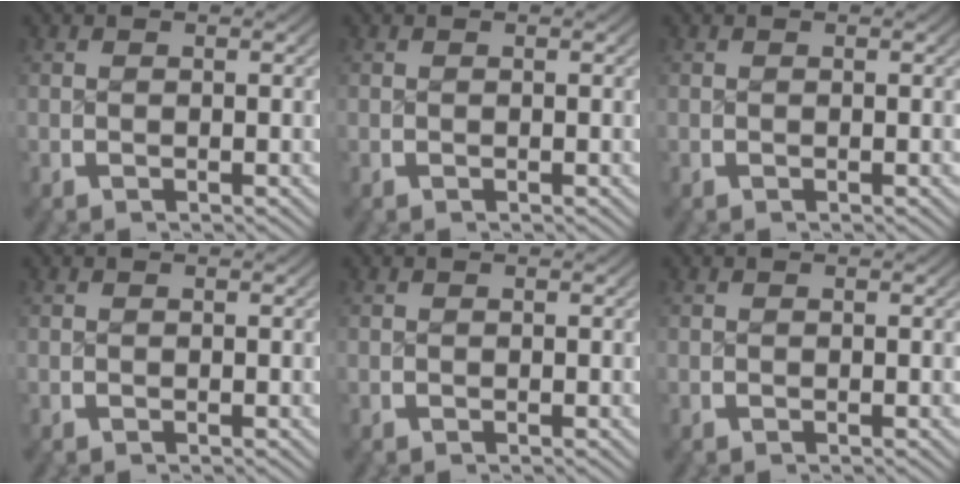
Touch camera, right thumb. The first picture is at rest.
{"total": 0.0}
{"total": 0.0}
{"total": 0.0}
{"total": 0.0}
{"total": 0.0}